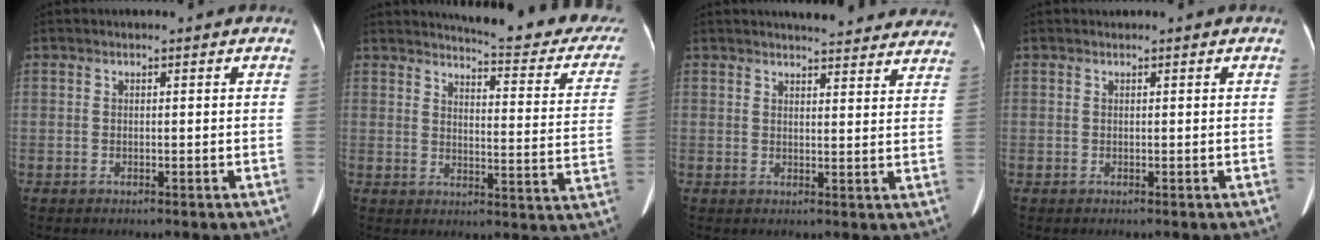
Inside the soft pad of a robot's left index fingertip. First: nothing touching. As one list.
[{"total": 19.9, "force": [18.5, 2.4, 6.9], "torque": [-0.078, -0.097, 0.195]}, {"total": 16.1, "force": [15.1, 2.9, 4.8], "torque": [-0.040, -0.018, 0.160]}, {"total": 0.0}]